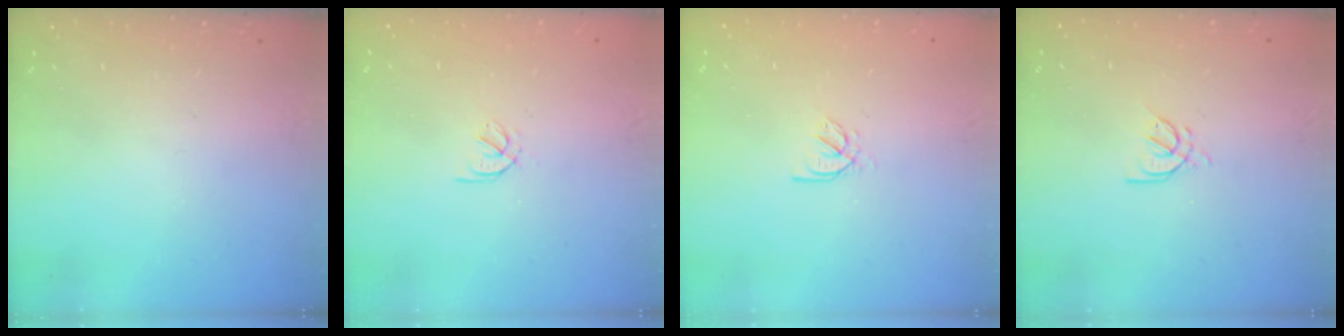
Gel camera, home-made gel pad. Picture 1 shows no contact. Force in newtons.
{"total": 1.7, "press": 1.6, "slide": 0.6}
{"total": 2.0, "press": 2.0, "slide": 0.4}
{"total": 3.7, "press": 3.6, "slide": 0.7}